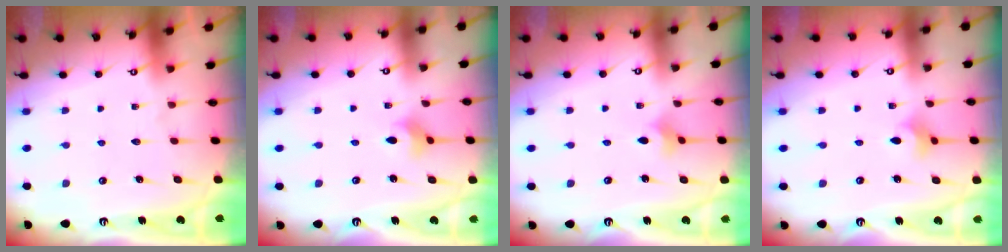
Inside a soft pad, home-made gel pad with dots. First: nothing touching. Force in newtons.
{"total": 3.2, "press": 3.1, "slide": 0.8}
{"total": 2.6, "press": 2.6, "slide": 0.5}
{"total": 4.2, "press": 4.1, "slide": 0.8}